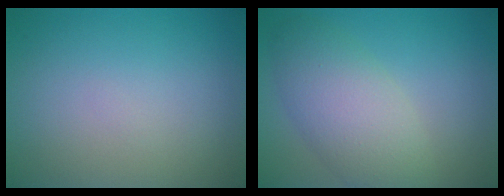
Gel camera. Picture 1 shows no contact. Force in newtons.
{"total": 5.6, "press": 5.6, "slide": 0.3}